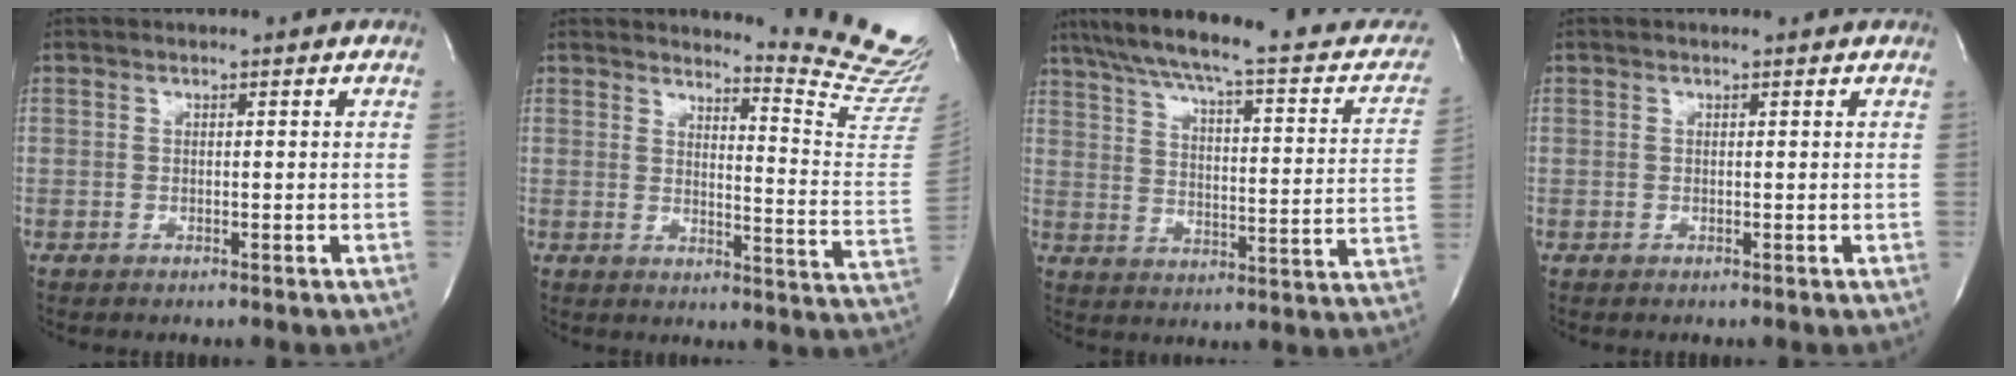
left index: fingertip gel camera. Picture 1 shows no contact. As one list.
[{"total": 13.1, "force": [12.9, -1.6, 1.4], "torque": [-0.010, -0.150, 0.129]}, {"total": 26.6, "force": [22.1, 4.5, 14.0], "torque": [-0.214, -0.009, 0.285]}, {"total": 0.8, "force": [0.7, 0.1, 0.2], "torque": [-0.009, 0.005, 0.009]}]